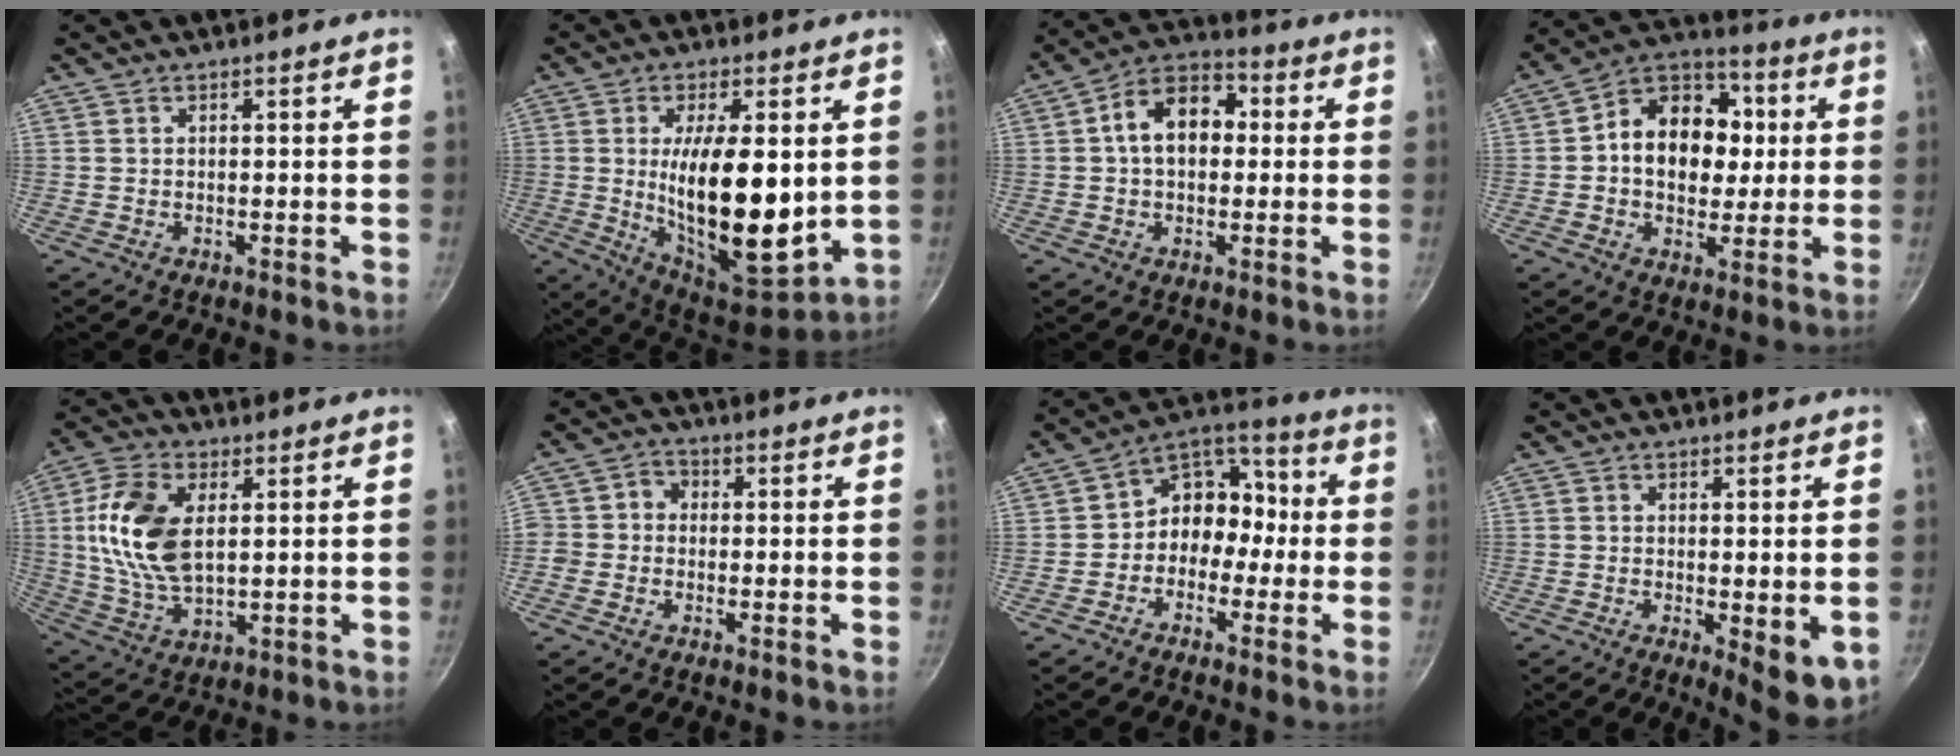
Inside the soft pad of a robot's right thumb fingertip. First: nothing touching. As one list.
[{"total": 20.0, "force": [0.7, 8.3, 18.2], "torque": [-0.277, -0.031, 0.022]}, {"total": 11.8, "force": [1.2, 8.2, 8.3], "torque": [-0.095, 0.032, 0.000]}, {"total": 16.2, "force": [1.3, 12.5, 10.2], "torque": [-0.122, 0.020, 0.005]}, {"total": 14.9, "force": [2.8, 8.4, 12.0], "torque": [-0.229, -0.004, 0.054]}, {"total": 4.1, "force": [-0.8, 3.7, 1.5], "torque": [0.001, 0.012, -0.029]}, {"total": 10.2, "force": [-2.0, 8.4, 5.4], "torque": [-0.033, 0.056, -0.056]}, {"total": 6.9, "force": [-1.1, 2.1, 6.5], "torque": [-0.075, -0.012, -0.008]}]